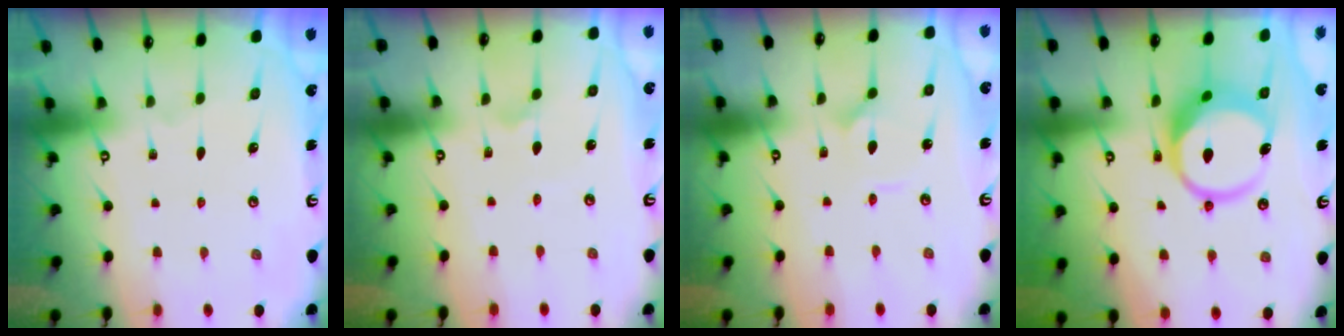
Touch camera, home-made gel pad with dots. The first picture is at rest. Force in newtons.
{"total": 2.1, "press": 2.0, "slide": 0.4}
{"total": 3.1, "press": 3.1, "slide": 0.1}
{"total": 11.9, "press": 11.8, "slide": 1.5}